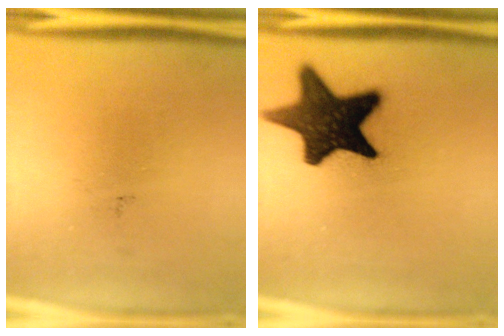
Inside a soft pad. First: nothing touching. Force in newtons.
{"total": 16.6}